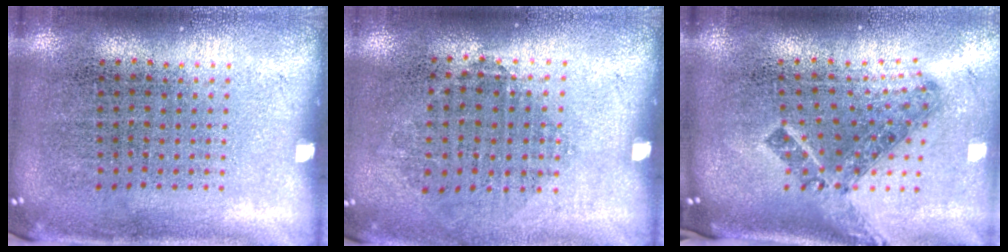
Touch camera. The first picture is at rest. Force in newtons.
{"total": 0.8, "press": 0.8, "slide": 0.3}
{"total": 1.7, "press": 1.2, "slide": 1.1}